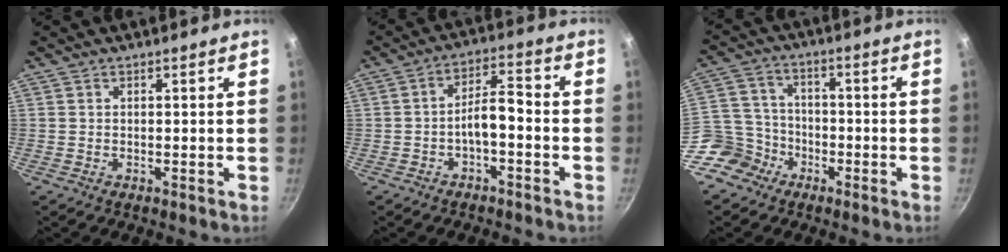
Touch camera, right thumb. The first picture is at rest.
{"total": 5.8, "force": [-2.3, 2.1, 4.9], "torque": [-0.083, 0.041, -0.039]}
{"total": 9.2, "force": [-5.4, 7.1, 2.2], "torque": [-0.008, 0.051, -0.109]}